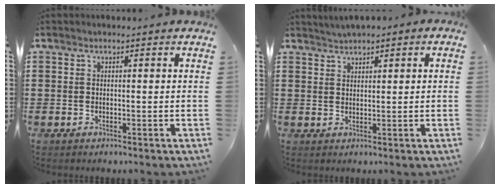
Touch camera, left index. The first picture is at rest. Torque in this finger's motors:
{"motor_torque": [1.63, -0.50, 0.48, 0.09]}